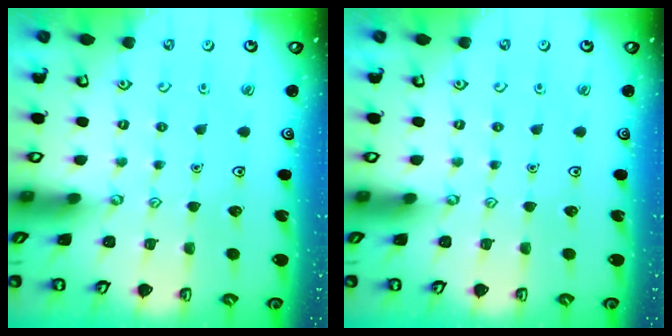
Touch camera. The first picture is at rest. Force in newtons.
{"total": 0.0}